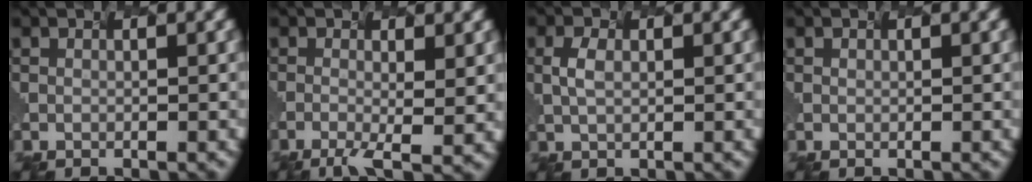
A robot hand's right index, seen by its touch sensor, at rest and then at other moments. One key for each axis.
{"total": 2.4, "fx": -1.2, "fy": -0.3, "fz": 2.1, "tx": -0.059, "ty": -0.013, "tz": 0.004}
{"total": 0.7, "fx": -0.6, "fy": -0.5, "fz": 0.0, "tx": -0.036, "ty": -0.010, "tz": 0.019}
{"total": 0.8, "fx": -0.1, "fy": -0.5, "fz": -0.6, "tx": -0.005, "ty": -0.009, "tz": 0.012}